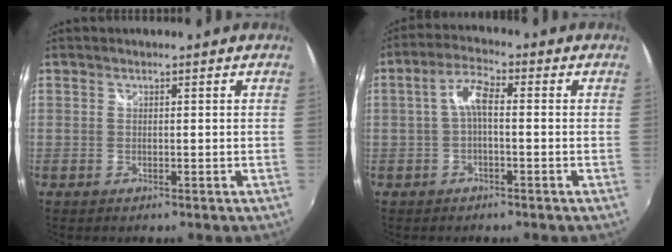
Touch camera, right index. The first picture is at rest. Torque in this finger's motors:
{"motor_torque": [0.86, 0.19, 0.35, 0.09]}